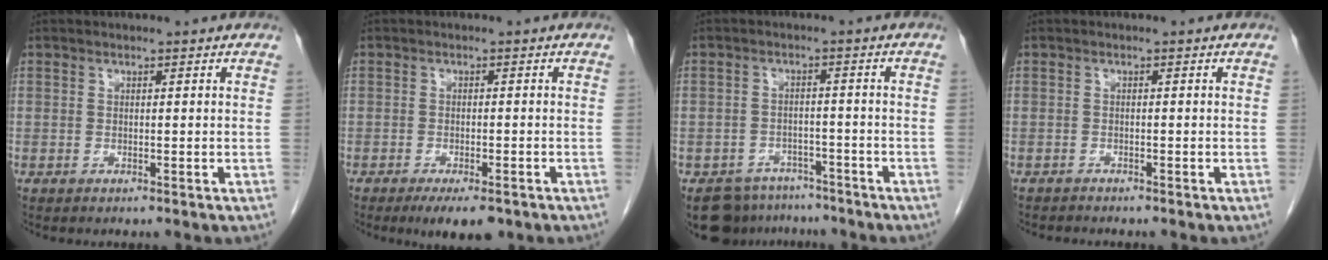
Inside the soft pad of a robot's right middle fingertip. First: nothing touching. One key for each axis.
{"total": 5.4, "fx": -3.8, "fy": 1.5, "fz": 3.5, "tx": -0.048, "ty": -0.008, "tz": -0.053}
{"total": 7.6, "fx": -6.5, "fy": 3.9, "fz": 0.4, "tx": 0.003, "ty": 0.012, "tz": -0.090}
{"total": 1.1, "fx": -1.1, "fy": 0.2, "fz": 0.0, "tx": -0.005, "ty": -0.003, "tz": -0.018}